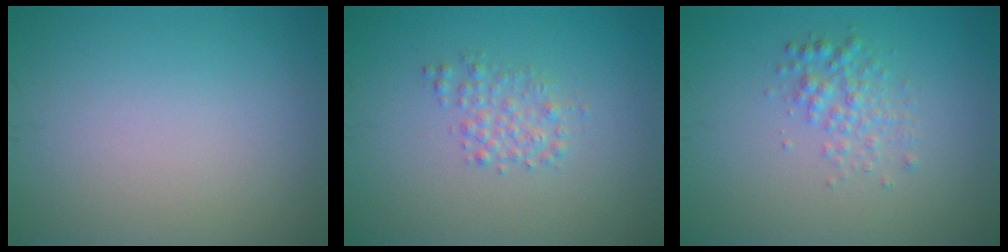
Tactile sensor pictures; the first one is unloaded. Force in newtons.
{"total": 1.8, "press": 1.8, "slide": 0.0}
{"total": 2.1, "press": 2.1, "slide": 0.0}